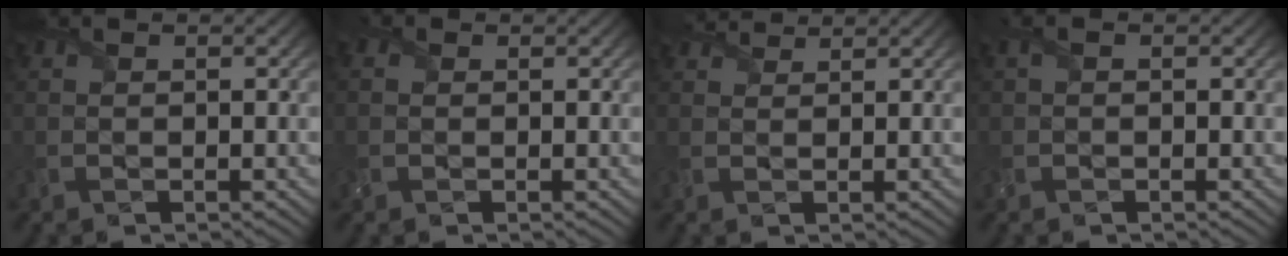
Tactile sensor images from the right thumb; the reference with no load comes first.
{"total": 1.5, "force": [0.0, 1.4, 0.5], "torque": [-0.015, -0.001, -0.001]}
{"total": 2.4, "force": [2.2, 0.4, 0.7], "torque": [-0.021, 0.004, 0.043]}
{"total": 1.1, "force": [0.1, 0.6, 0.9], "torque": [-0.027, 0.005, 0.000]}